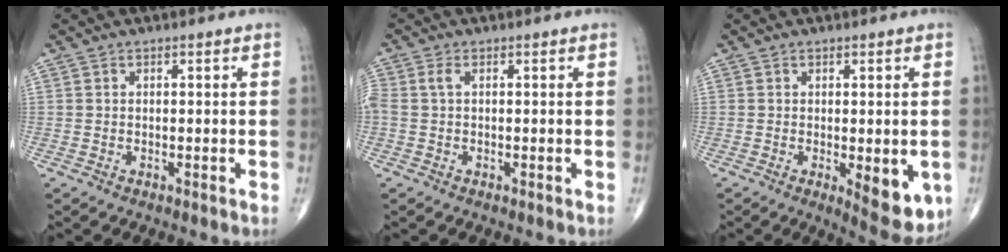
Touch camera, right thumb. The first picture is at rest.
{"total": 2.5, "force": [0.3, 1.1, 2.2], "torque": [-0.068, 0.008, 0.005]}
{"total": 8.3, "force": [-2.0, 3.2, 7.4], "torque": [-0.081, -0.018, -0.018]}